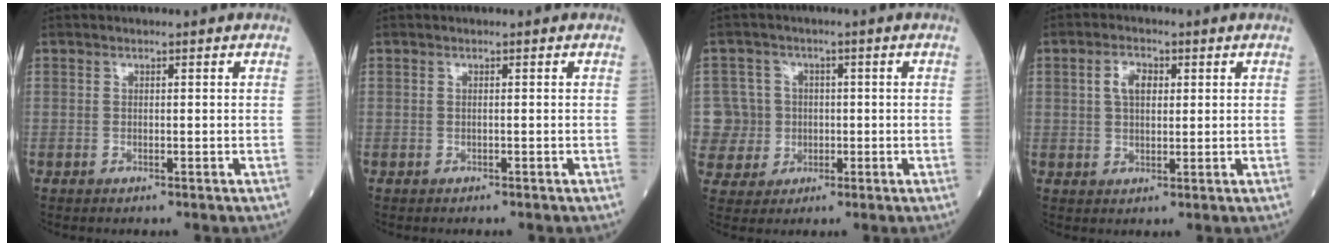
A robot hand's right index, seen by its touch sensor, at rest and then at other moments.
{"total": 0.0}
{"total": 6.9, "force": [-0.1, 6.9, 0.0], "torque": [-0.001, 0.017, 0.005]}
{"total": 4.0, "force": [1.2, 2.3, 3.1], "torque": [-0.060, 0.010, 0.023]}